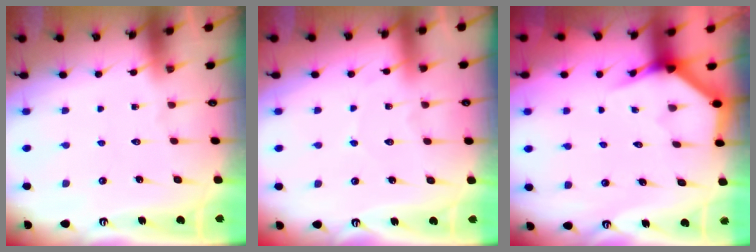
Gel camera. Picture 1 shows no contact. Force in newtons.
{"total": 2.5, "press": 2.5, "slide": 0.3}
{"total": 4.0, "press": 4.0, "slide": 0.2}